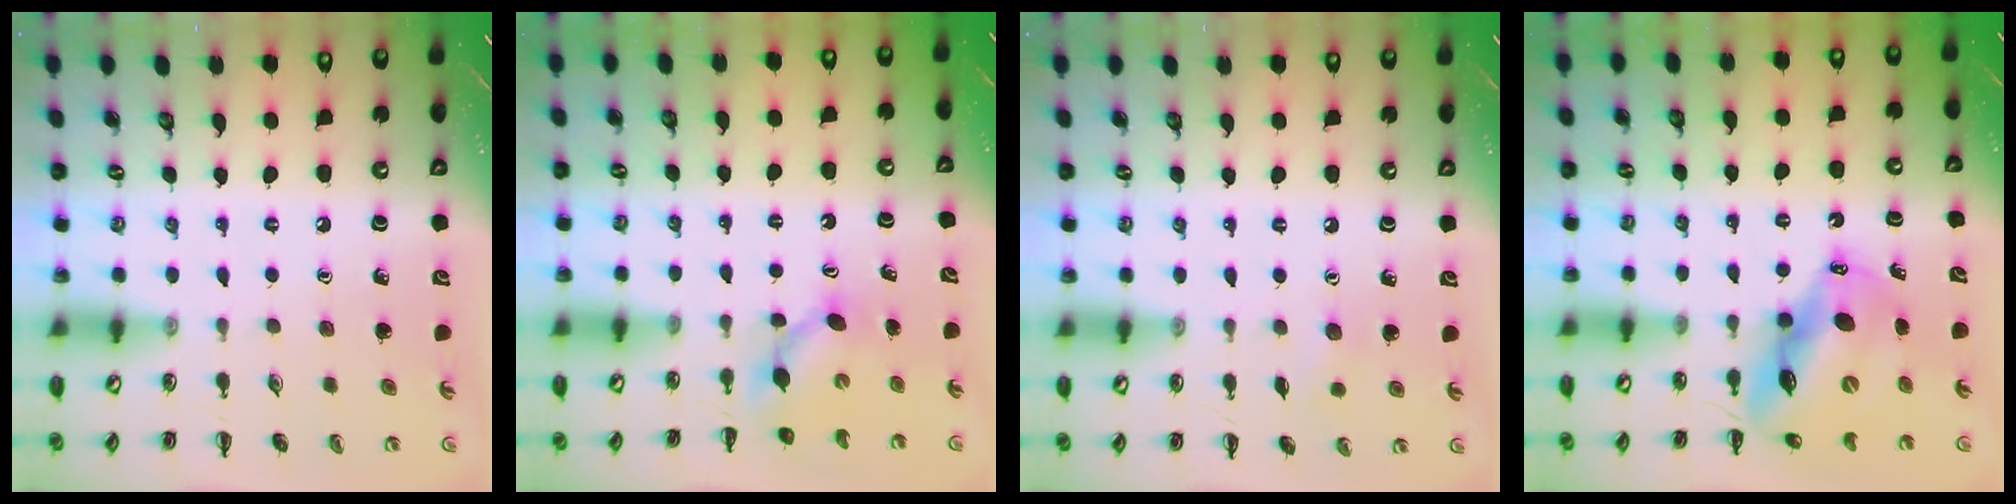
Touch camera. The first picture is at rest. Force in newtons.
{"total": 4.3, "press": 4.2, "slide": 0.9}
{"total": 4.4, "press": 4.3, "slide": 1.0}
{"total": 13.2, "press": 12.8, "slide": 3.6}